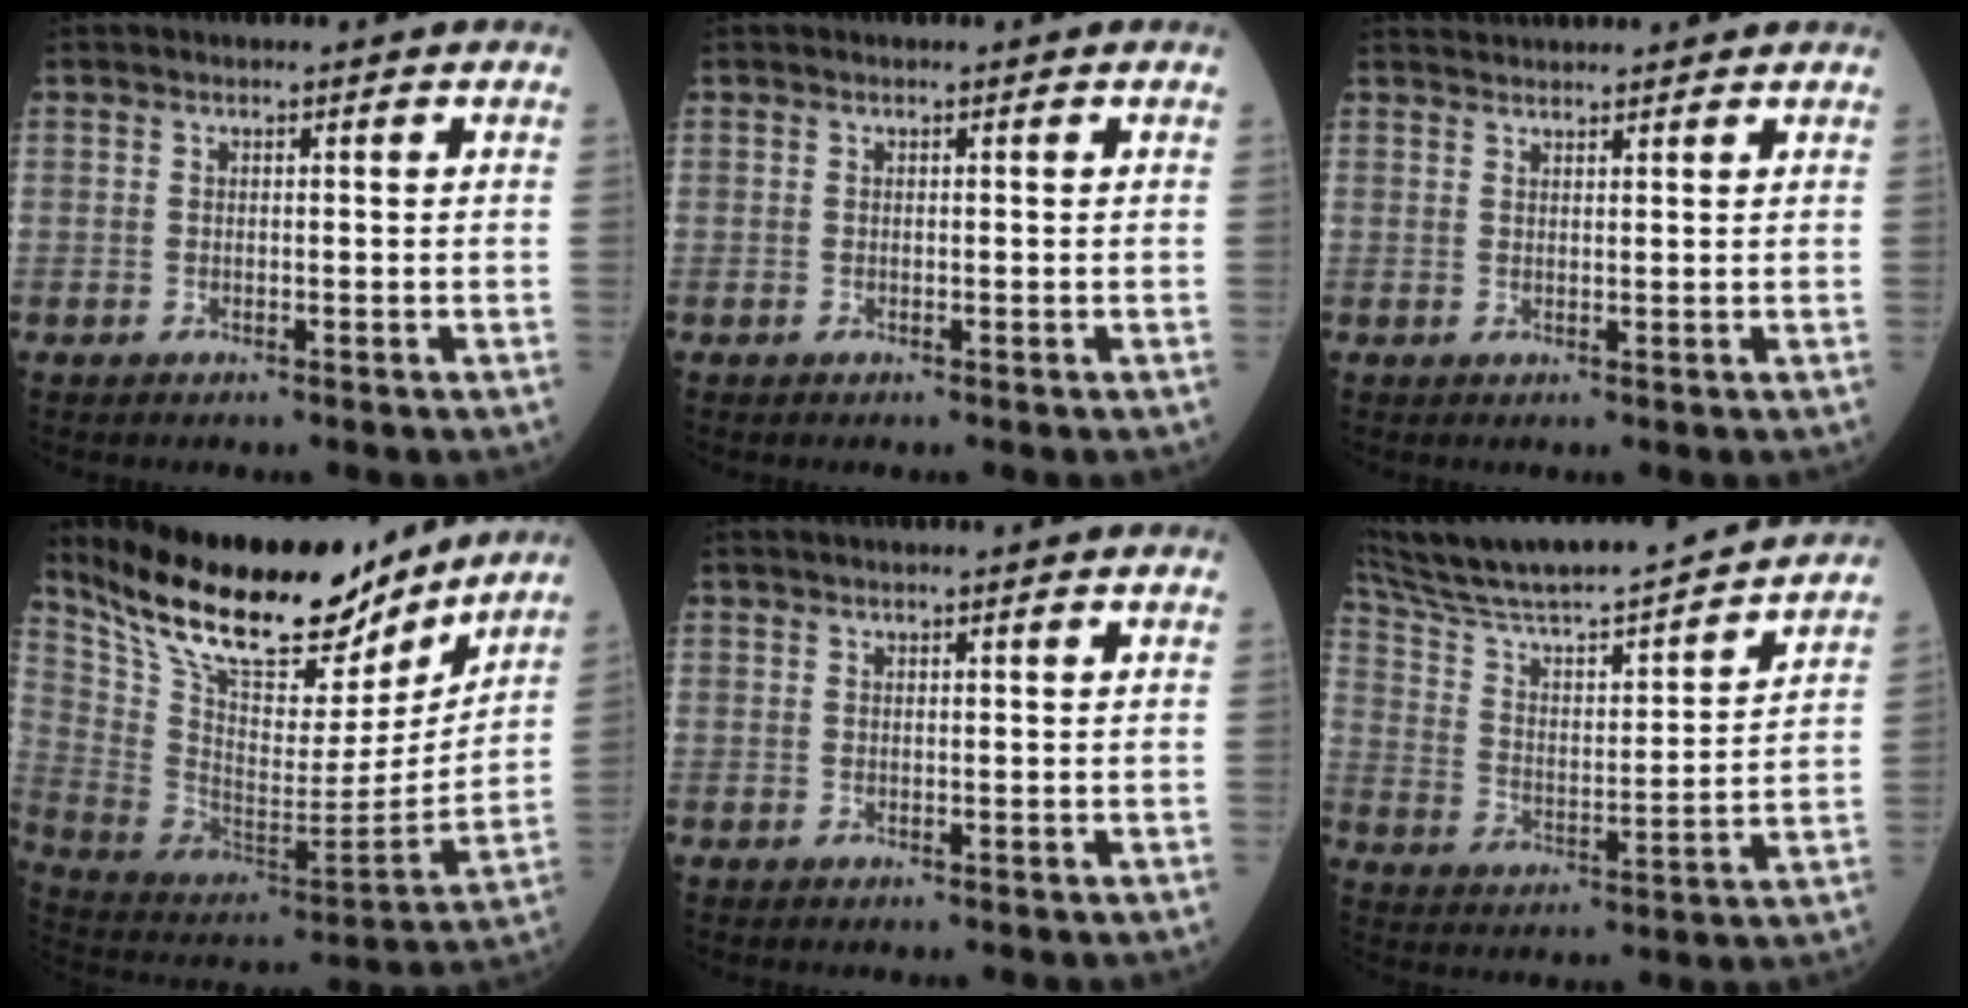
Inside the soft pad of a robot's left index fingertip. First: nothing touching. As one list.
[{"total": 0.0}, {"total": 6.3, "force": [6.0, 0.7, 1.6], "torque": [-0.017, 0.036, 0.086]}, {"total": 24.9, "force": [20.9, 7.2, 11.5], "torque": [-0.202, -0.017, 0.333]}, {"total": 3.5, "force": [3.1, 0.1, 1.6], "torque": [-0.012, 0.028, 0.044]}, {"total": 26.9, "force": [23.9, 2.7, 12.0], "torque": [-0.204, -0.003, 0.357]}]